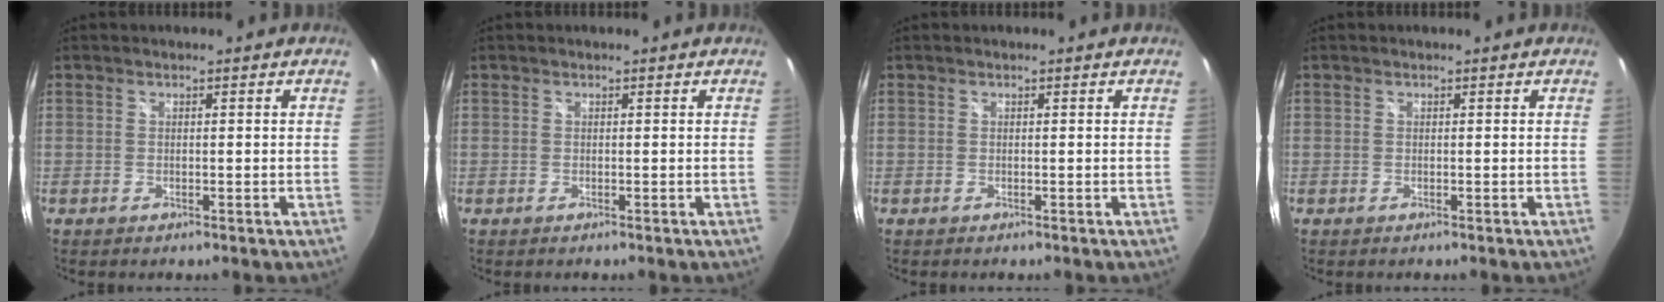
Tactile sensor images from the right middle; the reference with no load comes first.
{"total": 0.0}
{"total": 0.0}
{"total": 0.0}